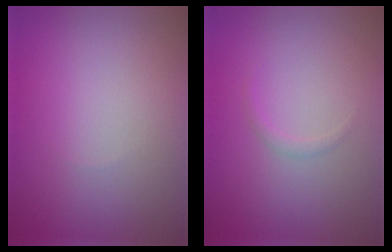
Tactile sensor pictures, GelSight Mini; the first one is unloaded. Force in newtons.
{"total": 0.7, "press": 0.7, "slide": 0.0}